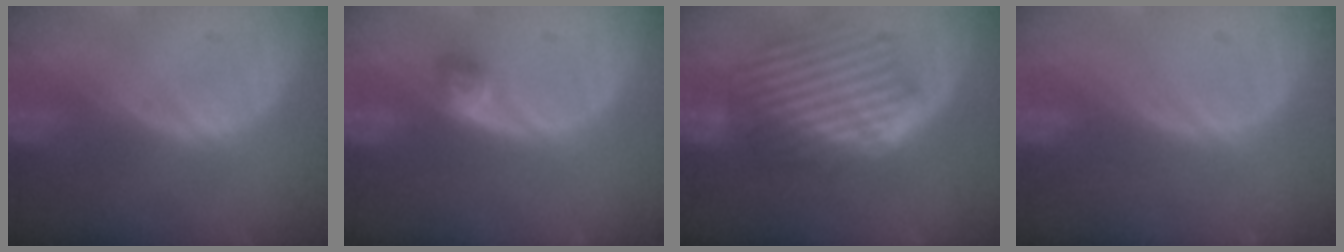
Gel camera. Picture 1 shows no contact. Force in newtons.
{"total": 2.6, "press": 2.3, "slide": 1.1}
{"total": 9.1, "press": 8.2, "slide": 4.0}
{"total": 0.0}